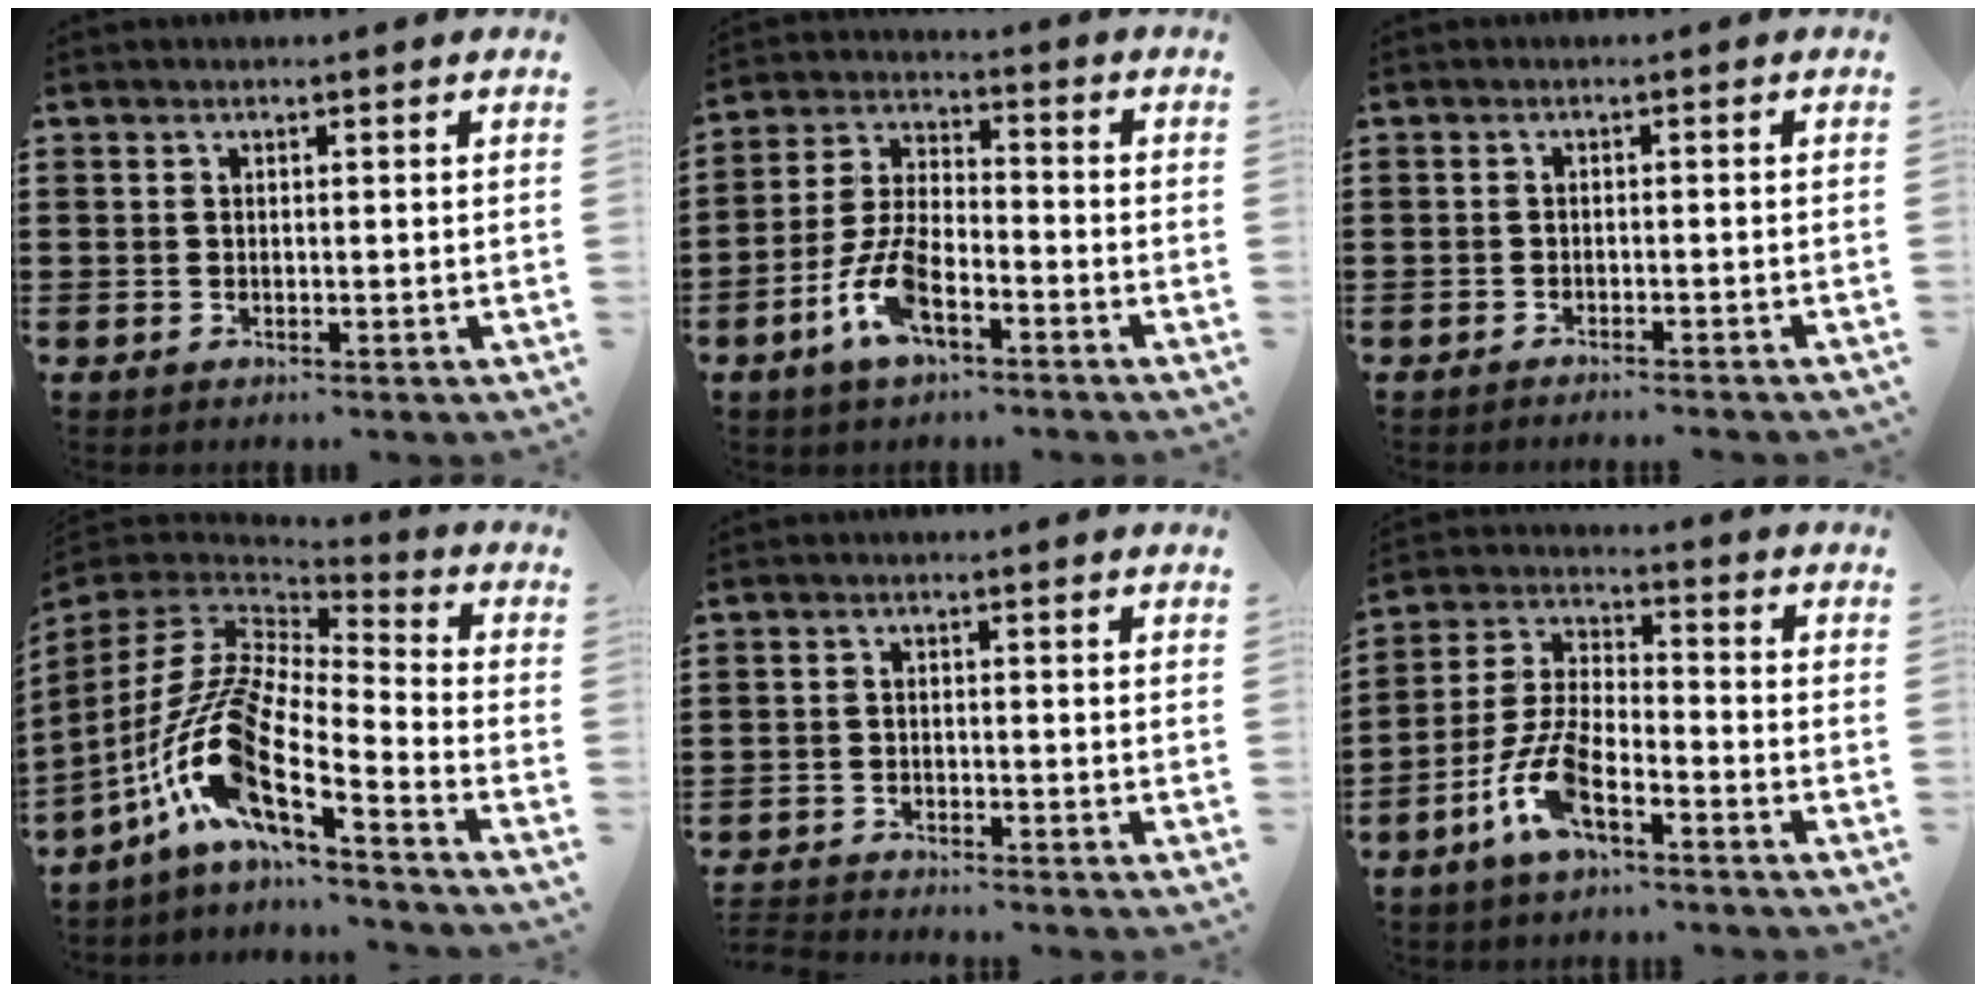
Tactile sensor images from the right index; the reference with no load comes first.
{"total": 8.4, "force": [-4.6, 3.2, 6.3], "torque": [-0.156, -0.005, -0.092]}
{"total": 1.6, "force": [-1.5, -0.4, 0.1], "torque": [-0.003, 0.002, -0.031]}
{"total": 13.3, "force": [-6.6, 3.5, 11.0], "torque": [-0.254, -0.017, -0.141]}
{"total": 2.2, "force": [-2.2, 0.0, -0.3], "torque": [0.000, 0.002, -0.049]}
{"total": 8.7, "force": [-5.2, 2.8, 6.4], "torque": [-0.157, -0.005, -0.104]}